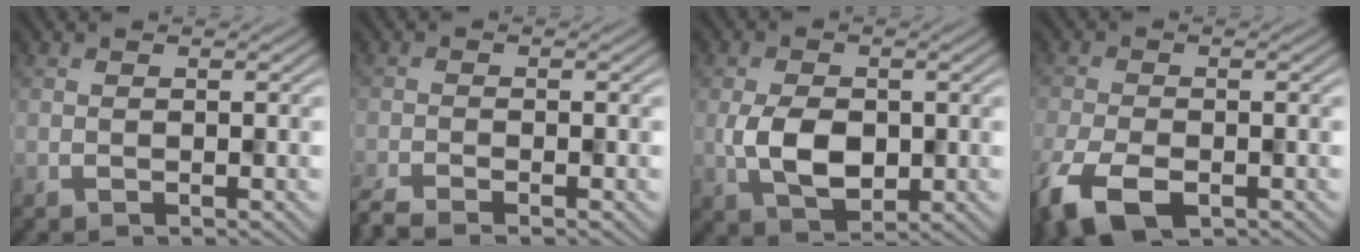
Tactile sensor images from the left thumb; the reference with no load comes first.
{"total": 3.6, "force": [-3.1, 0.2, 1.7], "torque": [-0.039, -0.001, -0.059]}
{"total": 5.2, "force": [-0.5, 3.4, 3.9], "torque": [-0.078, -0.009, -0.007]}
{"total": 8.6, "force": [-5.3, 3.9, 5.4], "torque": [-0.115, -0.022, -0.095]}